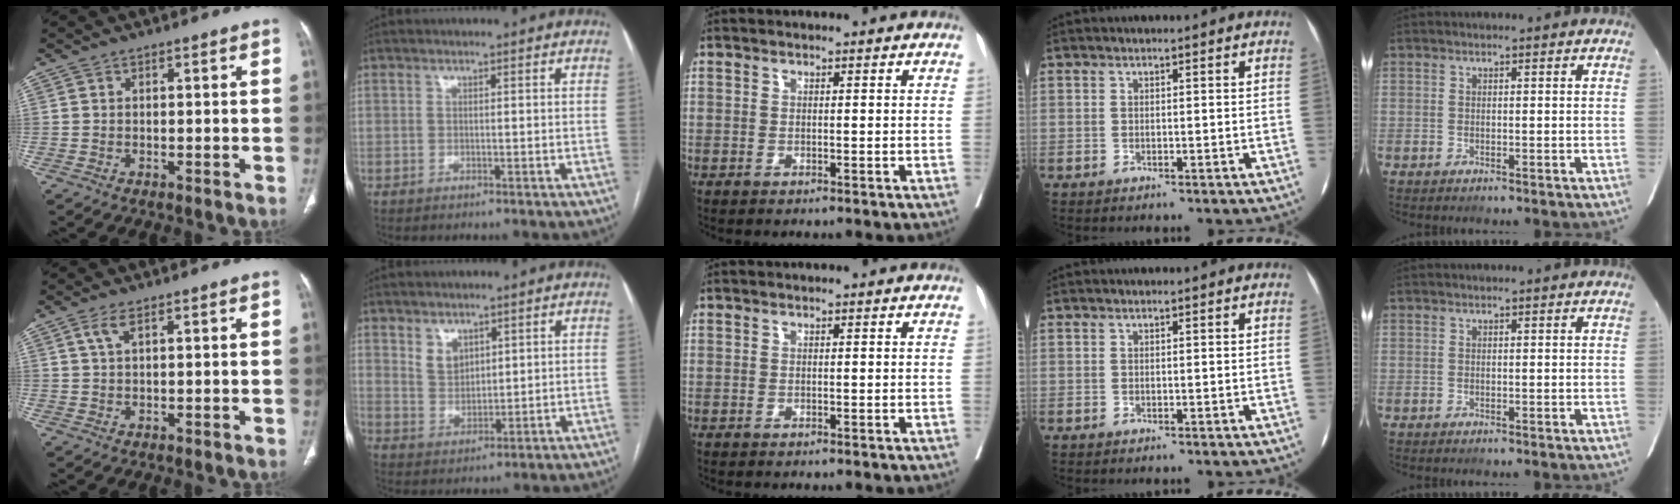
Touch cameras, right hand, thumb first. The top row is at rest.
{"thumb": {"total": 2.3, "force": [1.1, 0.7, 1.9], "torque": [-0.051, 0.007, 0.028]}, "index": {"total": 4.0, "force": [2.6, 2.5, 1.8], "torque": [-0.038, 0.000, 0.062]}}